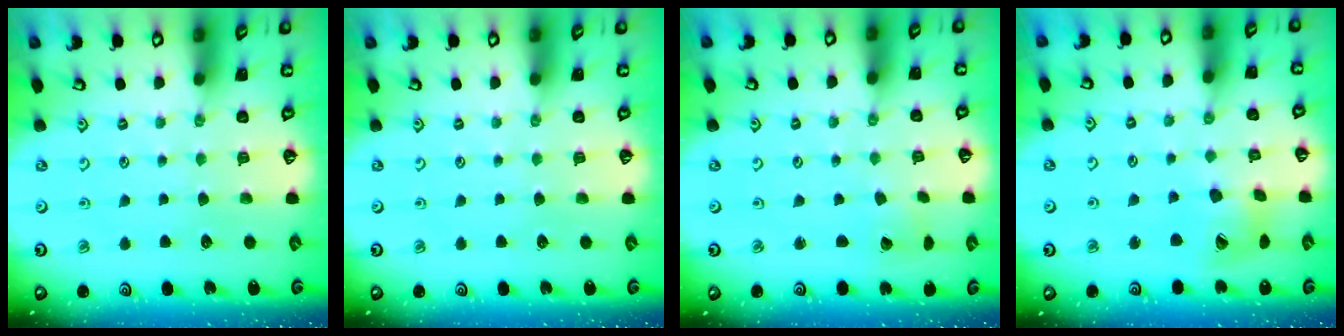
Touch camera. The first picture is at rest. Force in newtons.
{"total": 0.0}
{"total": 2.3, "press": 2.3, "slide": 0.2}
{"total": 13.4, "press": 13.3, "slide": 1.5}